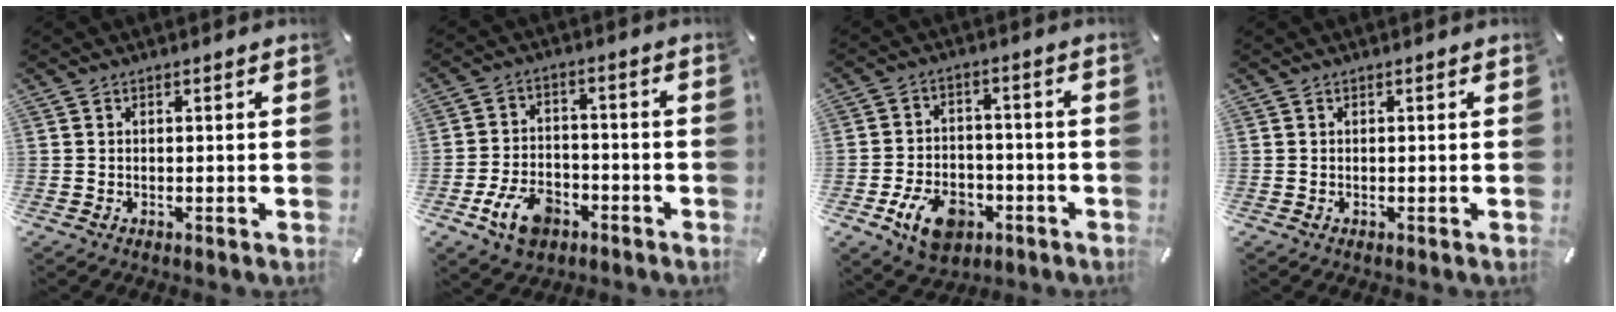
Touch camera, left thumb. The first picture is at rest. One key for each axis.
{"total": 9.9, "fx": -4.7, "fy": 6.6, "fz": 5.7, "tx": -0.123, "ty": 0.020, "tz": -0.083}
{"total": 10.3, "fx": -4.7, "fy": 7.0, "fz": 5.9, "tx": -0.111, "ty": 0.023, "tz": -0.082}
{"total": 0.0}